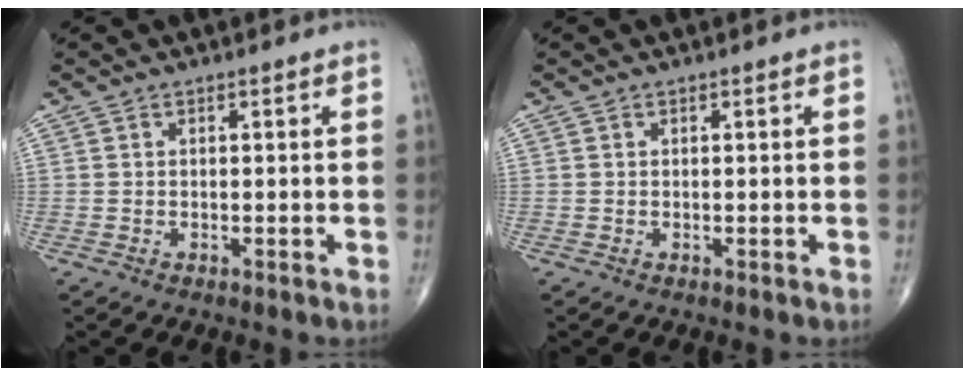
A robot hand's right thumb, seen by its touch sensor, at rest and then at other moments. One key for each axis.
{"total": 0.0}